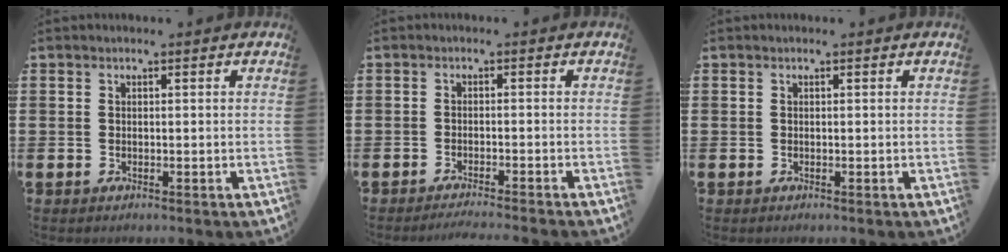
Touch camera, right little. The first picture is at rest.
{"total": 1.4, "force": [-1.3, -0.3, 0.3], "torque": [-0.003, 0.000, -0.026]}
{"total": 0.0}